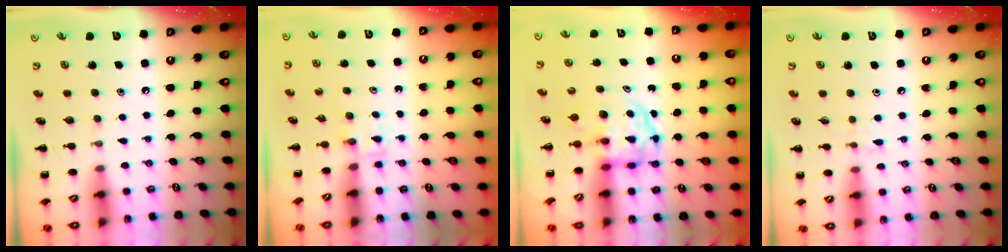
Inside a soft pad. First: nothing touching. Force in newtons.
{"total": 2.3, "press": 2.1, "slide": 1.0}
{"total": 3.8, "press": 3.8, "slide": 0.3}
{"total": 4.4, "press": 4.0, "slide": 1.7}